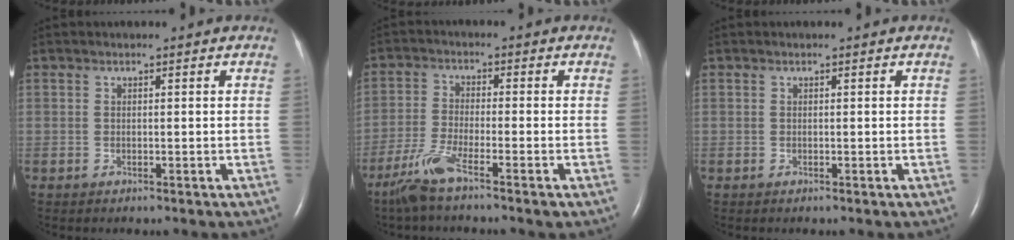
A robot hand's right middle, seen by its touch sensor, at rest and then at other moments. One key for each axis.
{"total": 6.2, "fx": -4.4, "fy": 0.1, "fz": 4.4, "tx": -0.101, "ty": -0.017, "tz": -0.091}
{"total": 0.0}